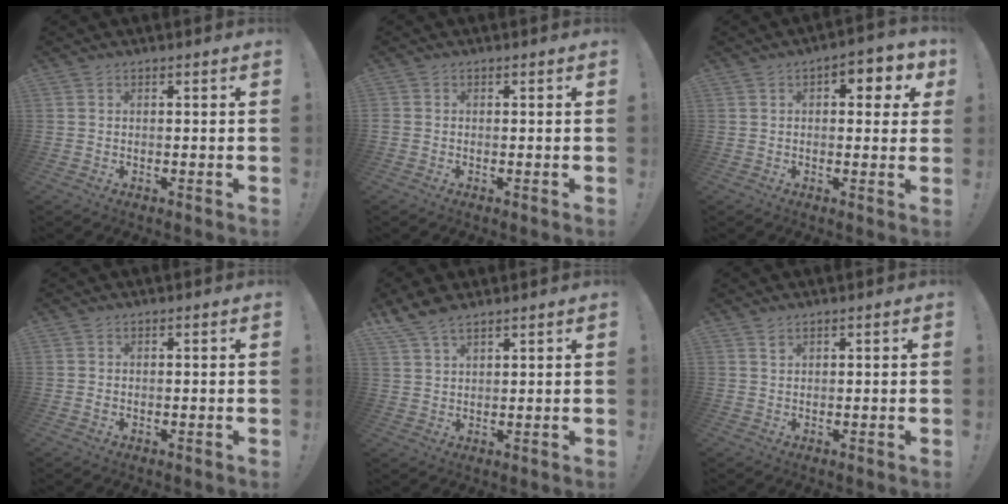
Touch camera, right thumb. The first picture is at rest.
{"total": 0.8, "force": [0.0, 0.8, 0.2], "torque": [-0.004, 0.002, 0.001]}
{"total": 5.5, "force": [1.8, 3.3, 4.0], "torque": [-0.037, -0.007, 0.024]}
{"total": 0.6, "force": [0.0, 0.5, 0.3], "torque": [-0.003, 0.001, -0.002]}
{"total": 6.4, "force": [5.1, 2.5, 2.9], "torque": [-0.059, -0.022, 0.100]}
{"total": 1.2, "force": [0.9, 0.7, 0.4], "torque": [0.005, -0.006, 0.014]}